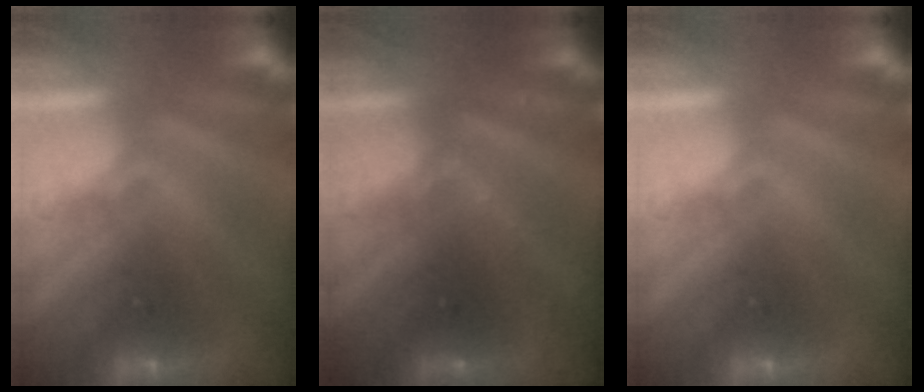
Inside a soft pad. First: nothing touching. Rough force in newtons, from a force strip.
{"total": 2.6}
{"total": 0.0}